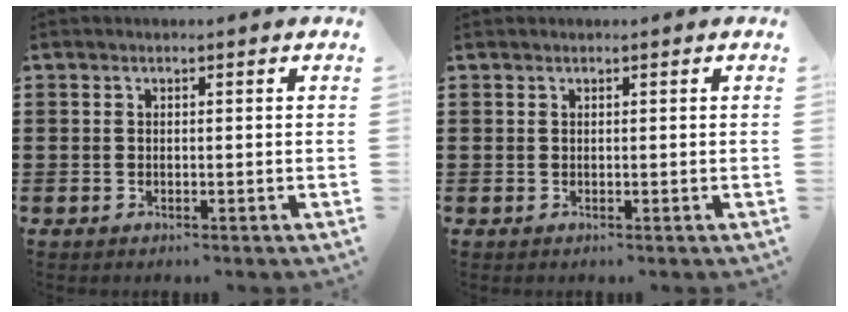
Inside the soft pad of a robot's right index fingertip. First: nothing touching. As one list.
[{"total": 0.0}]